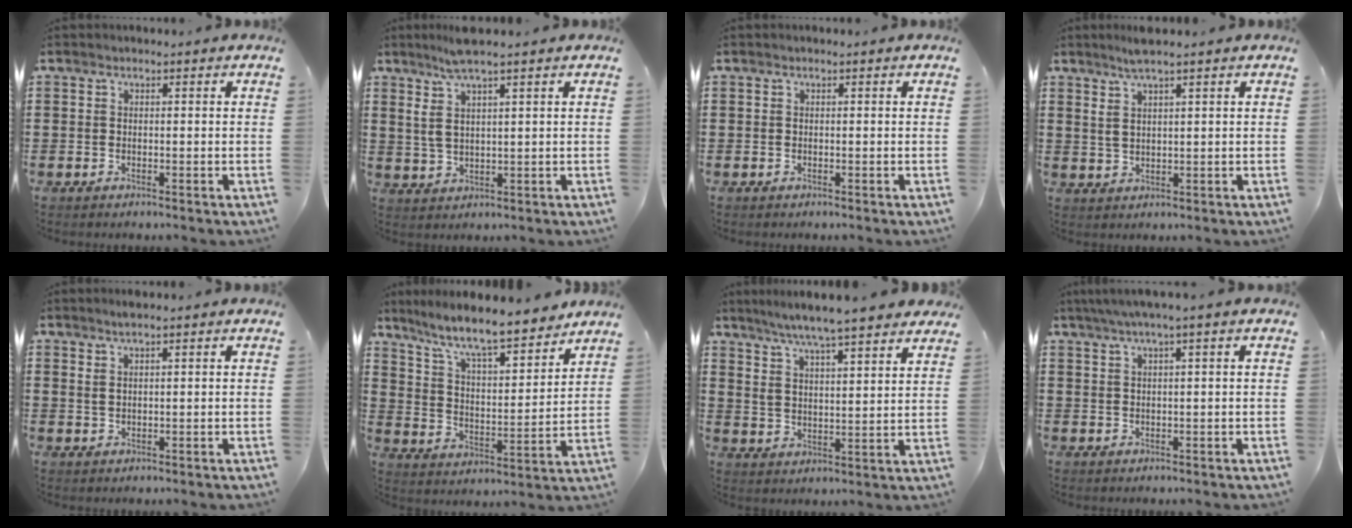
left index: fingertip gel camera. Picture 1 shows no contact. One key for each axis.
{"total": 5.4, "fx": 3.3, "fy": 0.7, "fz": 4.3, "tx": -0.098, "ty": -0.003, "tz": 0.055}
{"total": 0.0}
{"total": 3.4, "fx": 2.1, "fy": 0.4, "fz": 2.6, "tx": -0.055, "ty": 0.003, "tz": 0.037}
{"total": 1.7, "fx": 1.1, "fy": 0.3, "fz": 1.2, "tx": -0.025, "ty": 0.002, "tz": 0.020}
{"total": 9.0, "fx": 7.8, "fy": 0.8, "fz": 4.4, "tx": -0.115, "ty": -0.047, "tz": 0.129}
{"total": 6.4, "fx": 5.8, "fy": 0.0, "fz": 2.7, "tx": -0.075, "ty": -0.027, "tz": 0.100}
{"total": 2.2, "fx": 1.0, "fy": -0.3, "fz": 2.0, "tx": -0.036, "ty": -0.001, "tz": 0.017}